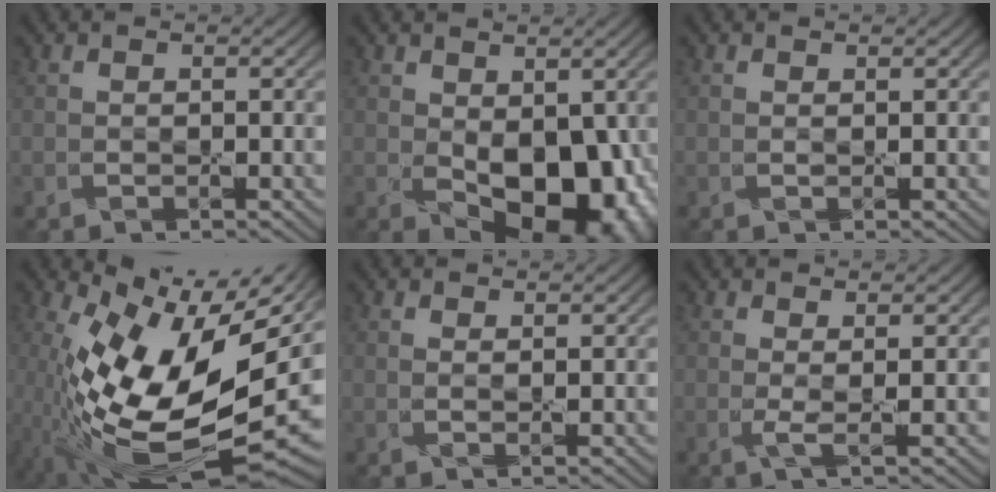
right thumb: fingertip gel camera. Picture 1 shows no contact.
{"total": 12.4, "force": [-2.0, 7.4, 9.8], "torque": [-0.144, -0.039, -0.005]}
{"total": 0.0}
{"total": 18.8, "force": [-2.4, 8.0, 16.9], "torque": [-0.301, -0.032, -0.039]}
{"total": 0.6, "force": [0.6, 0.0, 0.2], "torque": [-0.007, 0.000, 0.009]}
{"total": 1.5, "force": [0.3, 0.2, 1.4], "torque": [-0.033, 0.001, 0.001]}